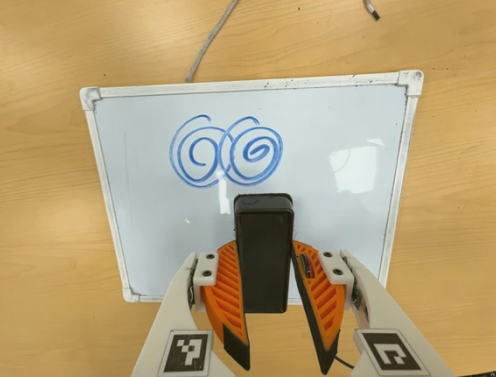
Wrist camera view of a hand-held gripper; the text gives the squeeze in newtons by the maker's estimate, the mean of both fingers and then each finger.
{"total": 5.6, "left": 5.1, "right": 6.2}